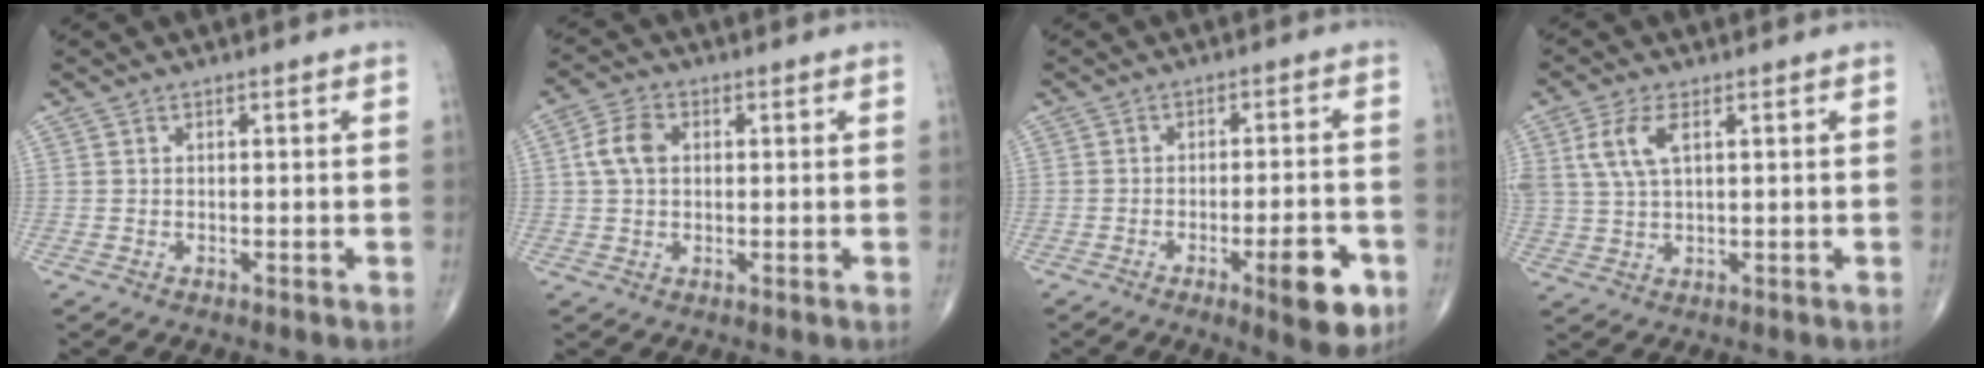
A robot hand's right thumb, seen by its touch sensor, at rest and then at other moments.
{"total": 5.4, "force": [0.8, 3.8, 3.8], "torque": [-0.074, 0.010, 0.011]}
{"total": 9.1, "force": [-4.0, 2.5, 7.8], "torque": [-0.095, 0.015, -0.051]}
{"total": 6.3, "force": [2.3, 2.9, 5.2], "torque": [-0.122, 0.001, 0.050]}